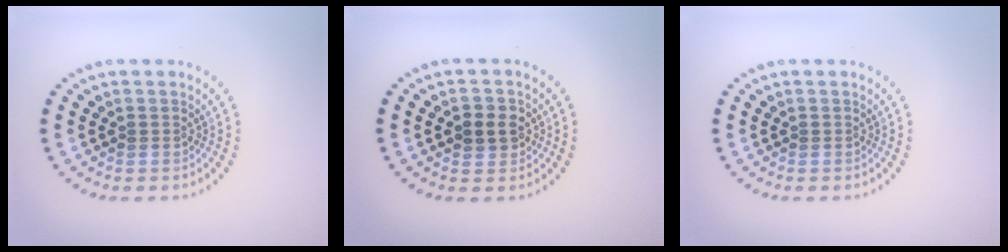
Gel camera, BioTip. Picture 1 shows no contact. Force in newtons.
{"total": 2.6, "press": 2.5, "slide": 0.6}
{"total": 0.0}